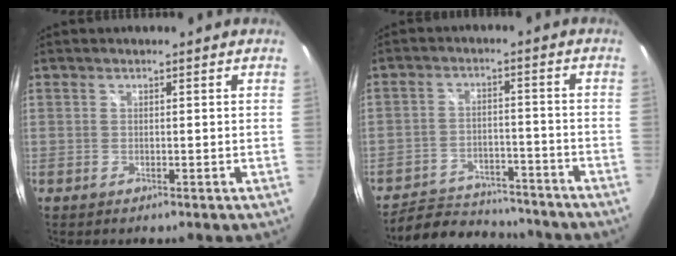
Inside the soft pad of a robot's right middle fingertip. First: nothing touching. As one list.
[{"total": 14.6, "force": [-13.0, 4.6, 4.7], "torque": [-0.108, 0.010, -0.183]}]